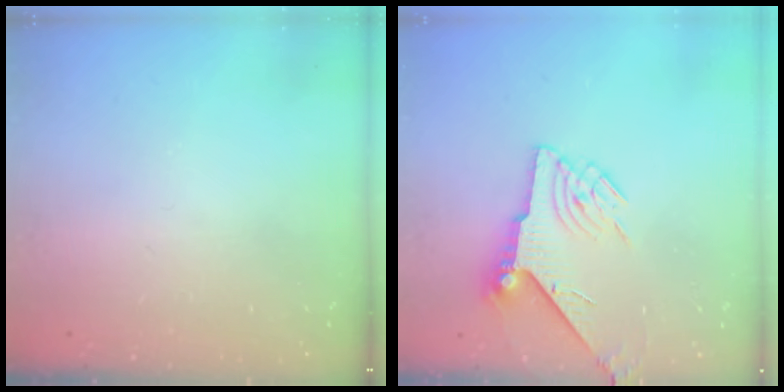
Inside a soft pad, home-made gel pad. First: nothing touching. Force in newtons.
{"total": 7.0, "press": 7.0, "slide": 0.7}